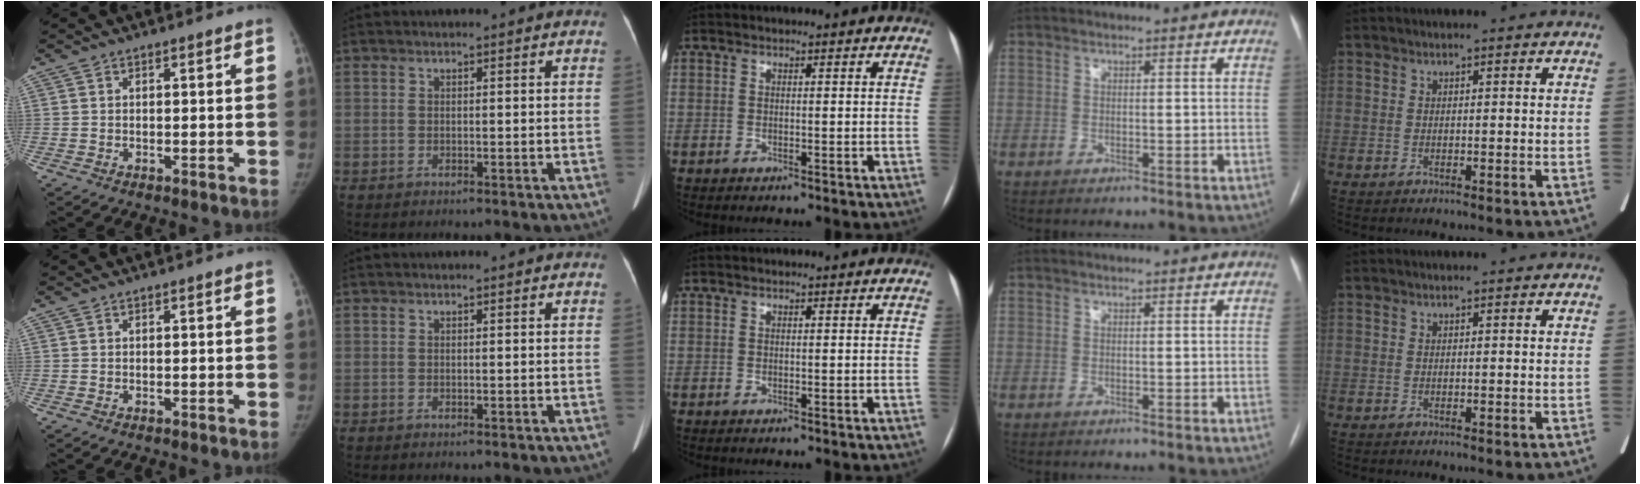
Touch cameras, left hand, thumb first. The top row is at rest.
{}